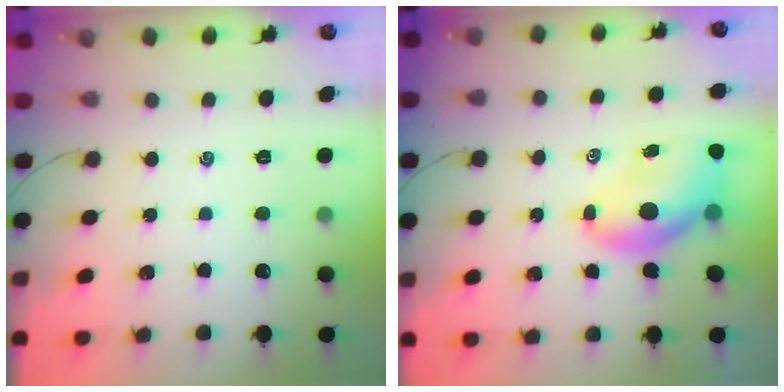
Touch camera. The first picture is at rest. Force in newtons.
{"total": 8.5, "press": 8.1, "slide": 2.3}